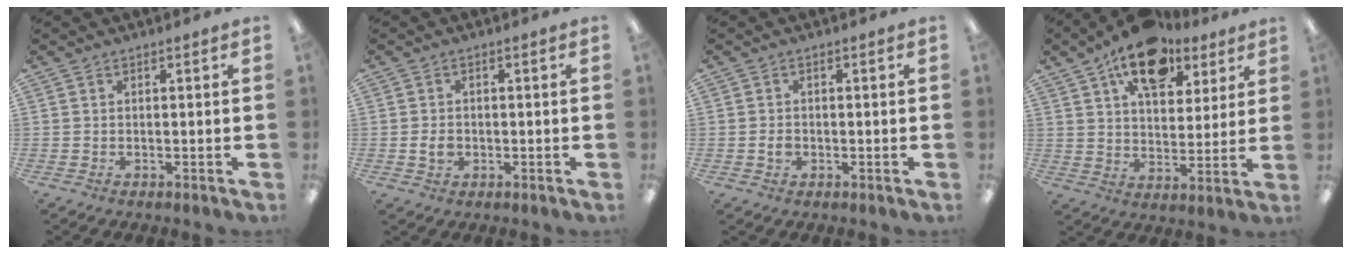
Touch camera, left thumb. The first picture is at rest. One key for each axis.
{"total": 2.5, "fx": -0.3, "fy": 1.9, "fz": 1.6, "tx": -0.029, "ty": 0.003, "tz": -0.005}
{"total": 1.8, "fx": -0.3, "fy": 1.3, "fz": 1.1, "tx": -0.021, "ty": 0.002, "tz": -0.005}
{"total": 15.0, "fx": 9.6, "fy": 8.2, "fz": 8.1, "tx": -0.121, "ty": -0.042, "tz": 0.169}